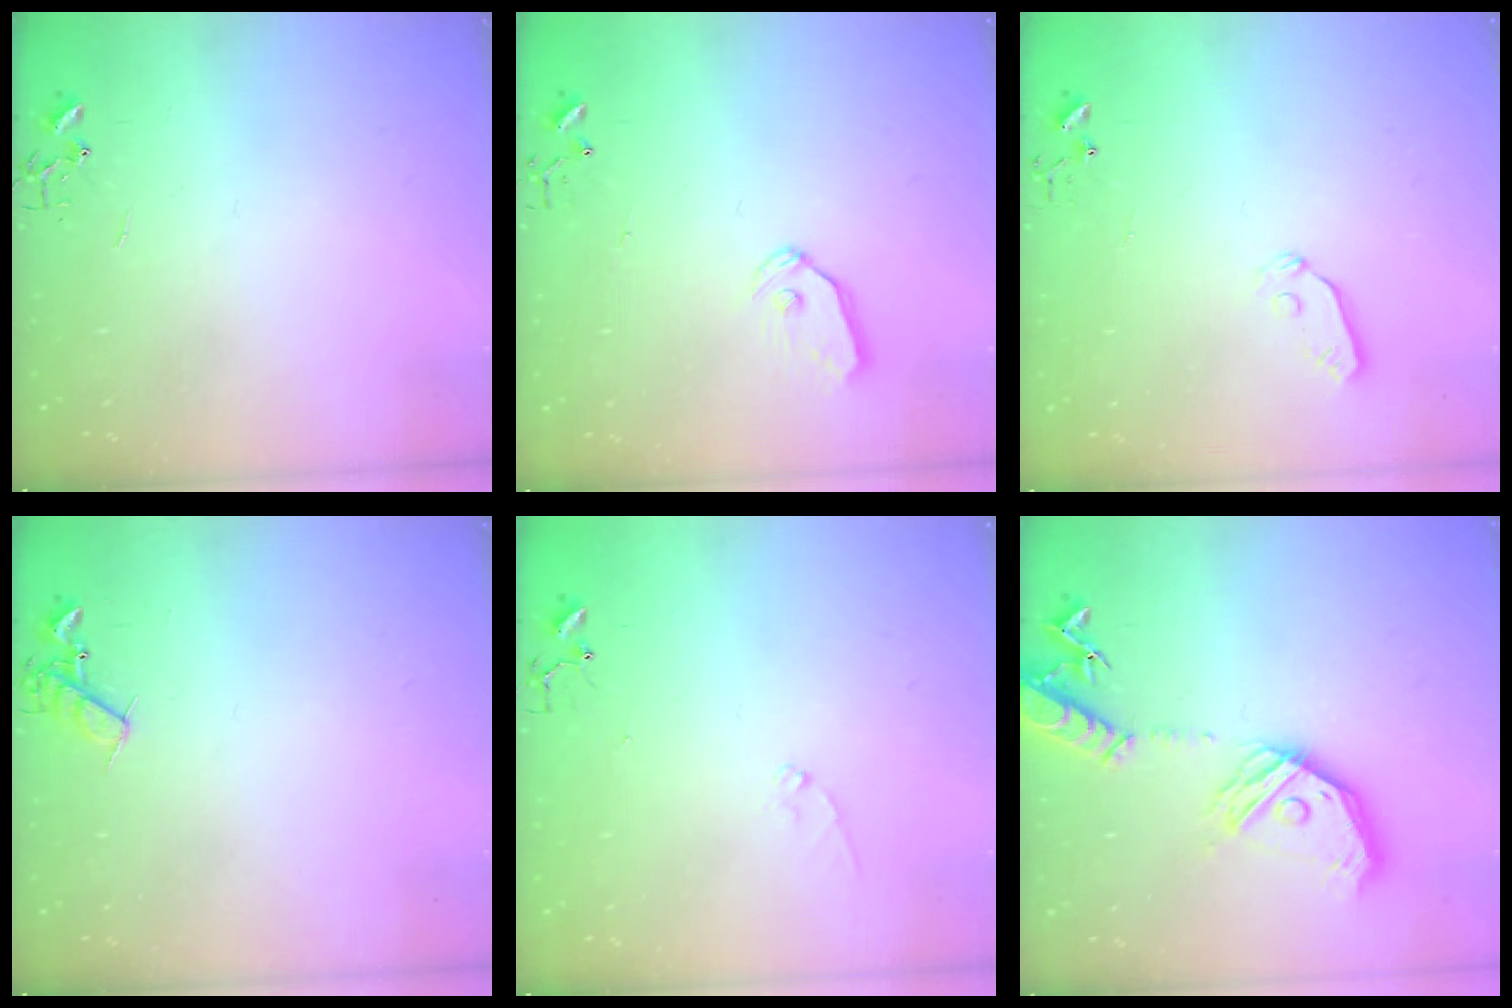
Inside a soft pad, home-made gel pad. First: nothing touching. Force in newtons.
{"total": 7.2, "press": 7.2, "slide": 0.4}
{"total": 3.8, "press": 3.8, "slide": 0.6}
{"total": 7.5, "press": 7.5, "slide": 0.8}
{"total": 6.8, "press": 6.8, "slide": 0.7}
{"total": 21.3, "press": 21.1, "slide": 3.1}